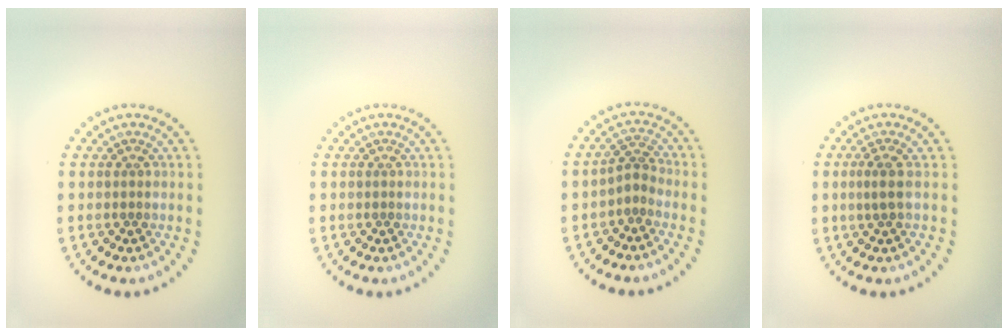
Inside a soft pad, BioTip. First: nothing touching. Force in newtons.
{"total": 0.0}
{"total": 1.9, "press": 1.3, "slide": 1.5}
{"total": 1.5, "press": 1.2, "slide": 1.0}